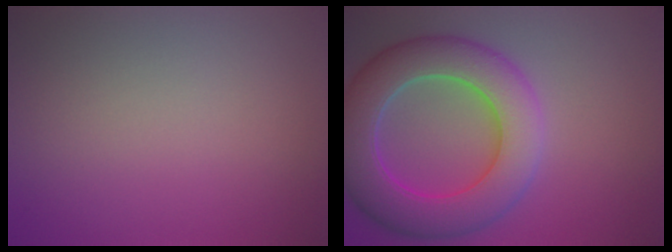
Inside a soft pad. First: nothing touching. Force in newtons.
{"total": 9.0, "press": 9.0, "slide": 0.3}